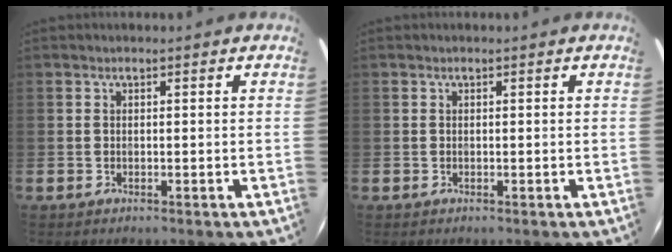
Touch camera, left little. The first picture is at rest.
{"total": 0.0}